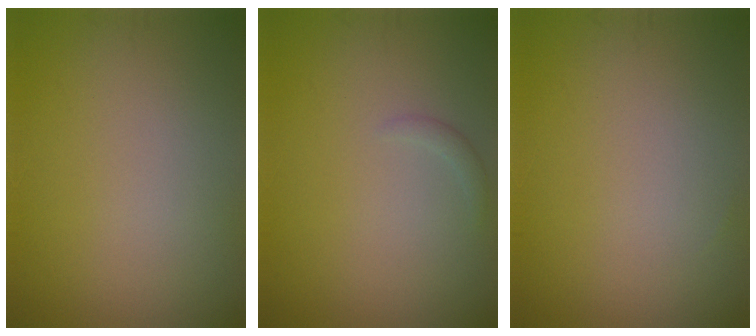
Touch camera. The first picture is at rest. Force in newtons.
{"total": 0.7, "press": 0.7, "slide": 0.1}
{"total": 0.0}